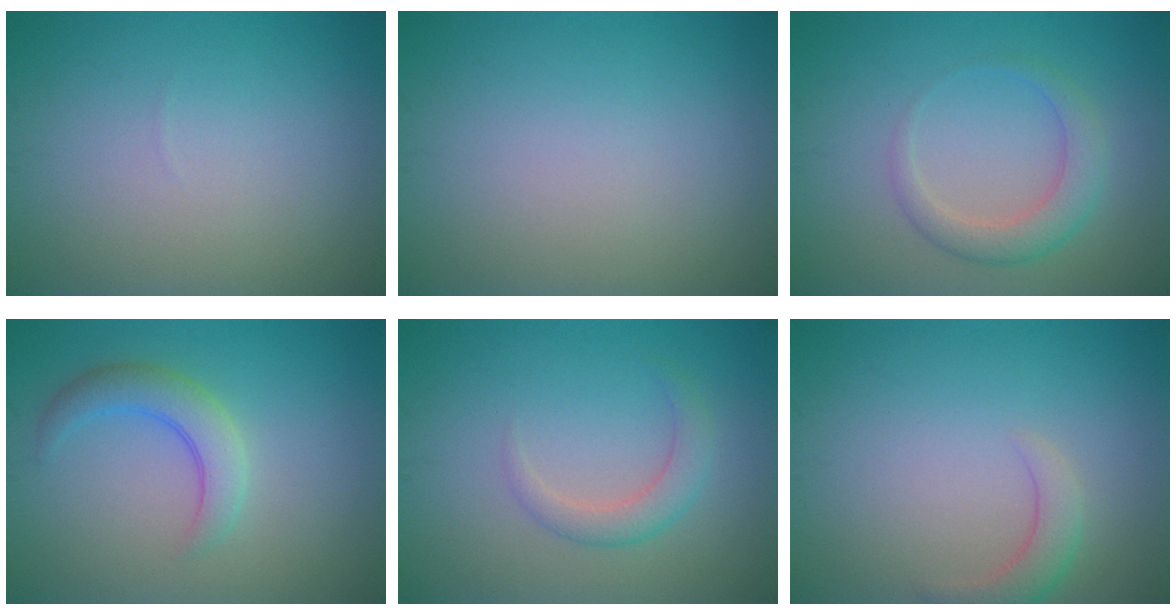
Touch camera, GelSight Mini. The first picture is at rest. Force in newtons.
{"total": 0.0}
{"total": 3.0, "press": 3.0, "slide": 0.1}
{"total": 3.3, "press": 3.3, "slide": 0.3}
{"total": 2.2, "press": 2.2, "slide": 0.2}
{"total": 2.3, "press": 2.3, "slide": 0.3}